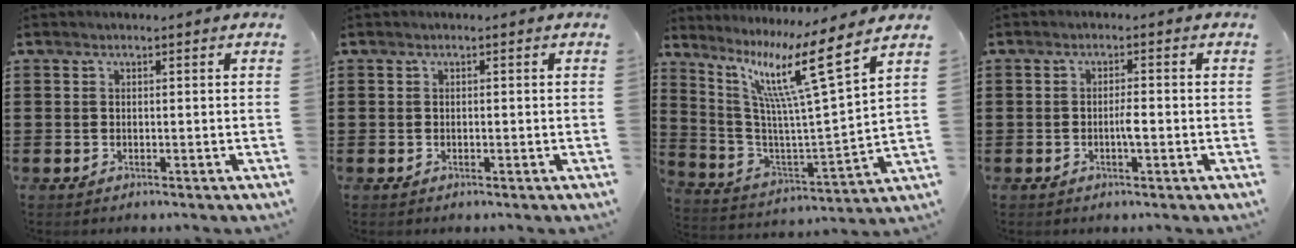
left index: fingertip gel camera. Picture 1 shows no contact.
{"total": 0.0}
{"total": 12.8, "force": [7.8, 0.1, 10.1], "torque": [-0.215, -0.047, 0.114]}
{"total": 2.2, "force": [-0.6, 0.5, 2.1], "torque": [-0.039, 0.003, -0.012]}